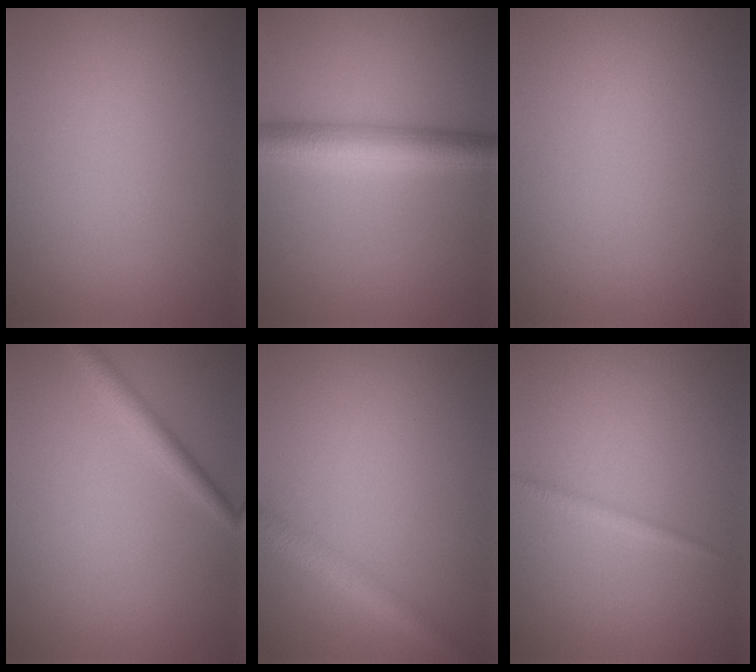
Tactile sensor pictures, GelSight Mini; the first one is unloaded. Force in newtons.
{"total": 4.8, "press": 4.8, "slide": 0.2}
{"total": 0.0}
{"total": 2.1, "press": 2.1, "slide": 0.1}
{"total": 2.8, "press": 2.8, "slide": 0.1}
{"total": 0.9, "press": 0.9, "slide": 0.1}